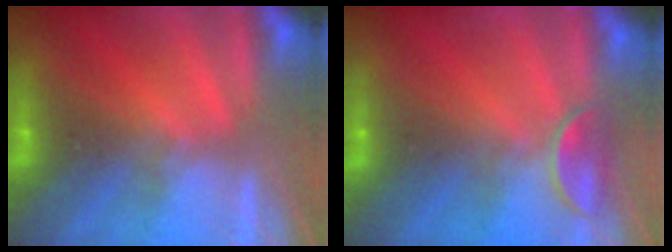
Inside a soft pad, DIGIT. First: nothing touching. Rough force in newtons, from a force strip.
{"total": 2.4}